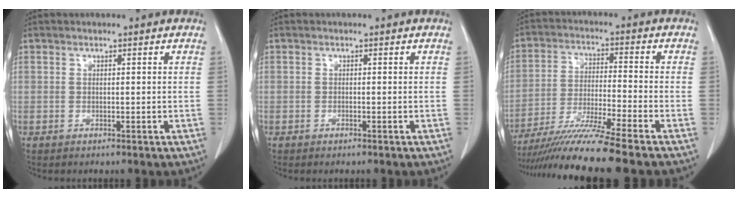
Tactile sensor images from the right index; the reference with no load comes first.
{"total": 0.5, "force": [-0.4, 0.0, 0.3], "torque": [-0.012, -0.002, -0.006]}
{"total": 13.0, "force": [-10.8, -2.3, 6.9], "torque": [-0.114, -0.031, -0.184]}